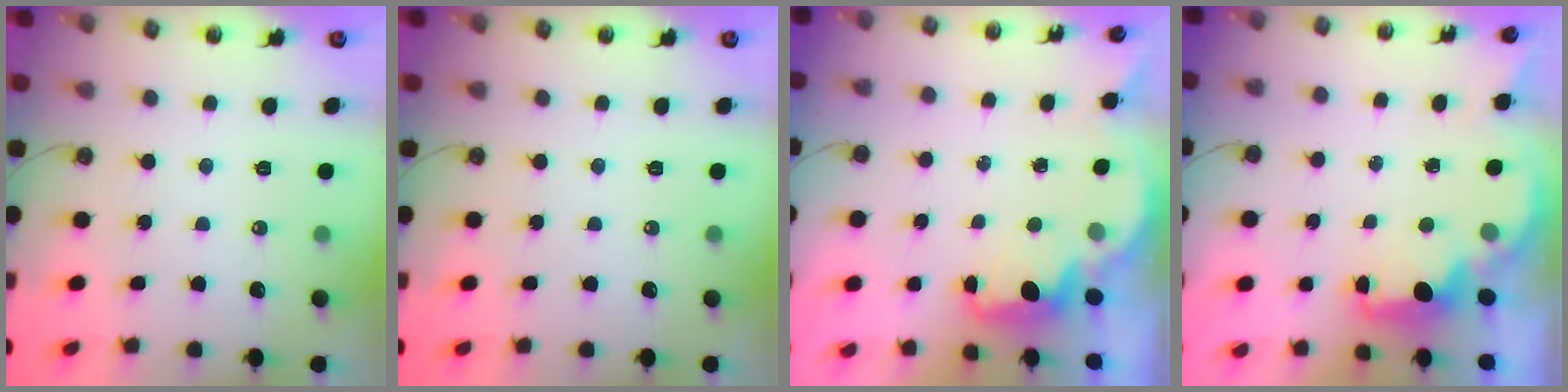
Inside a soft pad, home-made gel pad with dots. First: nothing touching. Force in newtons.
{"total": 0.0}
{"total": 1.8, "press": 1.6, "slide": 0.7}
{"total": 2.8, "press": 2.6, "slide": 0.9}